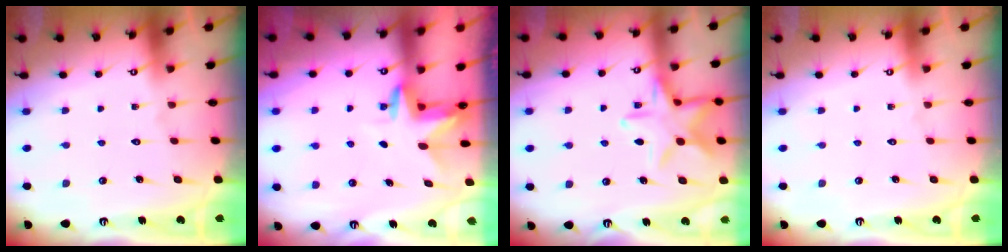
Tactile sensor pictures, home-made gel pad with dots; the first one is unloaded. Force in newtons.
{"total": 3.4, "press": 3.4, "slide": 0.3}
{"total": 14.9, "press": 14.8, "slide": 1.0}
{"total": 0.0}